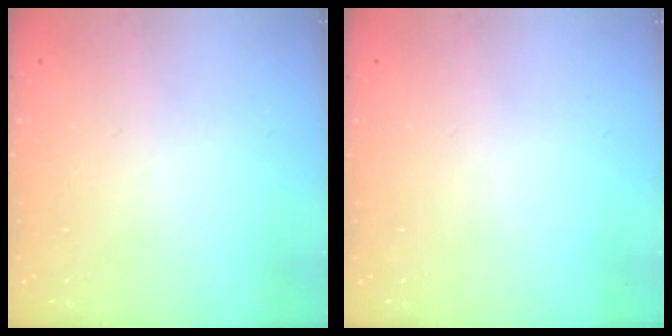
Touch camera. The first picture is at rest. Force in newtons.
{"total": 0.0}